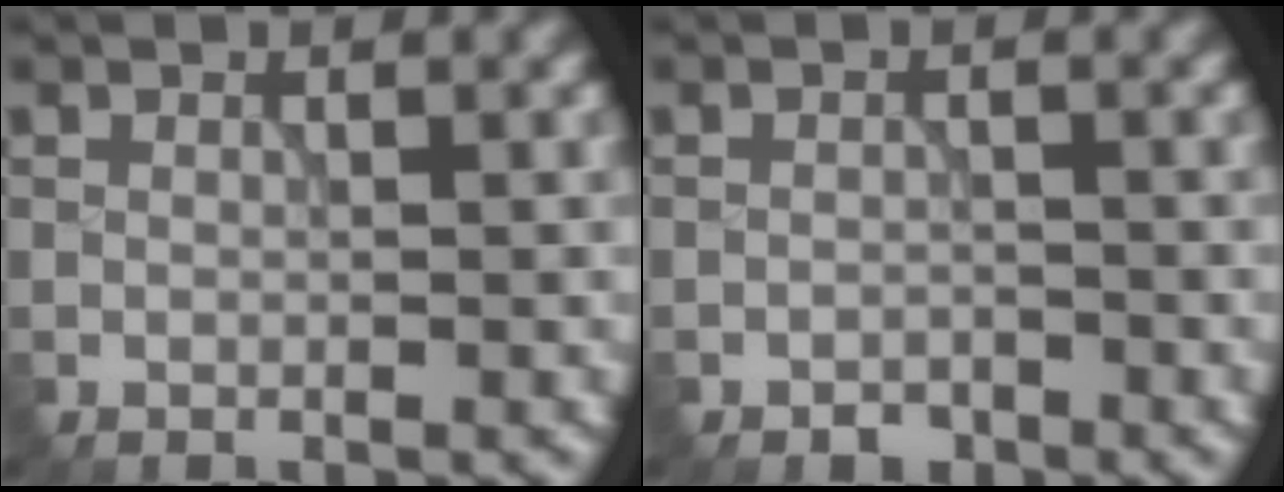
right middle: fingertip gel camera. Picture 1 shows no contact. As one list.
[{"total": 1.3, "force": [-1.0, 0.7, 0.3], "torque": [-0.002, 0.000, -0.018]}]